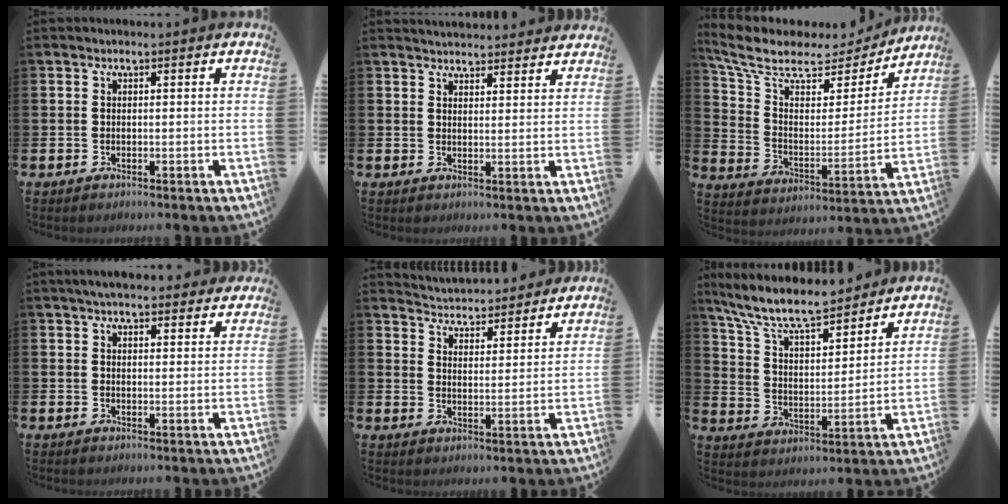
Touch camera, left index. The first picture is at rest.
{"total": 3.6, "force": [3.5, 0.4, 0.0], "torque": [-0.007, -0.020, 0.065]}
{"total": 8.9, "force": [7.4, 3.8, 3.2], "torque": [-0.110, -0.046, 0.125]}
{"total": 4.1, "force": [3.8, 0.9, 1.1], "torque": [-0.029, -0.009, 0.069]}
{"total": 4.4, "force": [4.4, 0.7, -0.3], "torque": [-0.015, -0.039, 0.074]}
{"total": 9.7, "force": [8.8, 2.1, 3.7], "torque": [-0.115, -0.050, 0.155]}